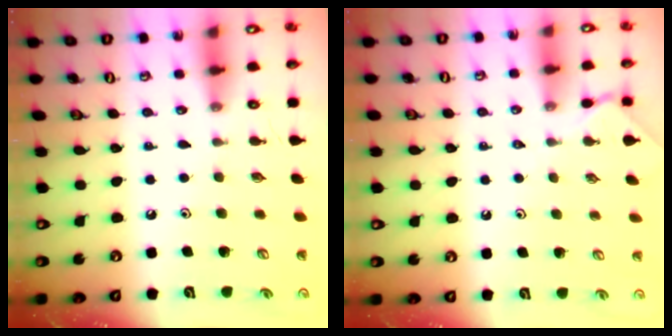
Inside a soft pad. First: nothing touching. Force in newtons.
{"total": 1.9, "press": 1.9, "slide": 0.4}